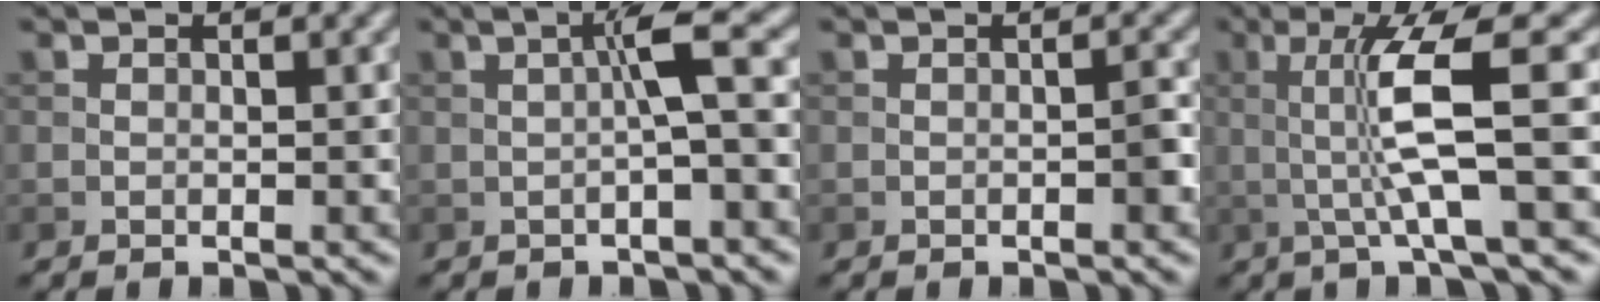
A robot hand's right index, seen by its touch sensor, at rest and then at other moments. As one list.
[{"total": 3.1, "force": [0.1, 0.2, 3.1], "torque": [-0.053, 0.015, -0.003]}, {"total": 0.9, "force": [-0.4, 0.2, 0.8], "torque": [-0.011, 0.003, -0.004]}, {"total": 5.8, "force": [0.4, 0.6, 5.8], "torque": [-0.117, 0.002, 0.010]}]